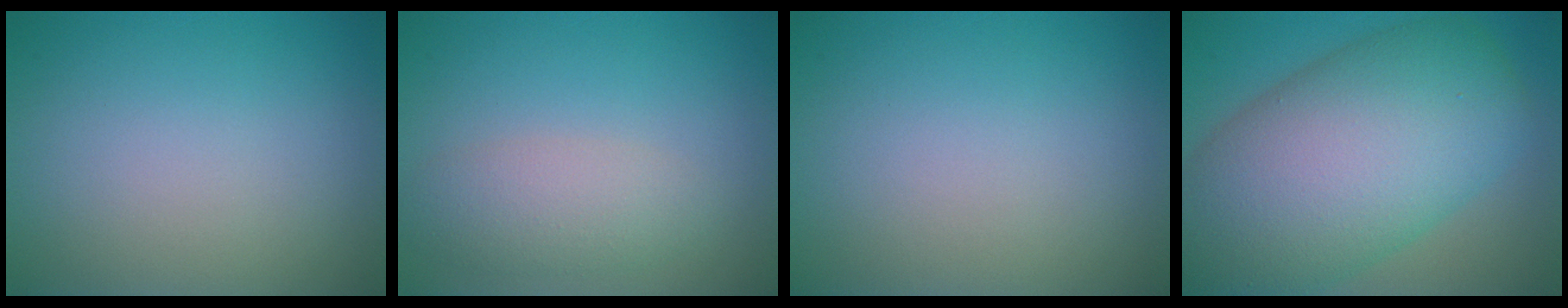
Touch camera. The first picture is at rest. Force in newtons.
{"total": 3.1, "press": 3.1, "slide": 0.0}
{"total": 0.0}
{"total": 14.5, "press": 14.5, "slide": 0.7}